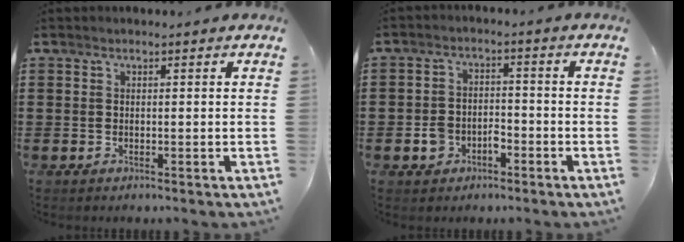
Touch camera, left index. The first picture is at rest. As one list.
[{"total": 3.4, "force": [-2.0, 2.3, 1.5], "torque": [-0.029, 0.005, -0.040]}]